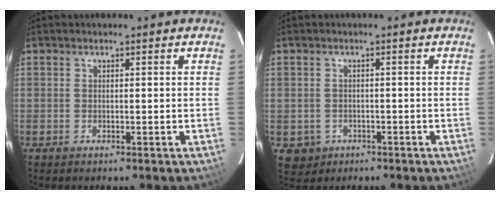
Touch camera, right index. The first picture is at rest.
{"total": 3.9, "force": [-1.2, 3.7, 0.6], "torque": [-0.022, 0.004, -0.008]}